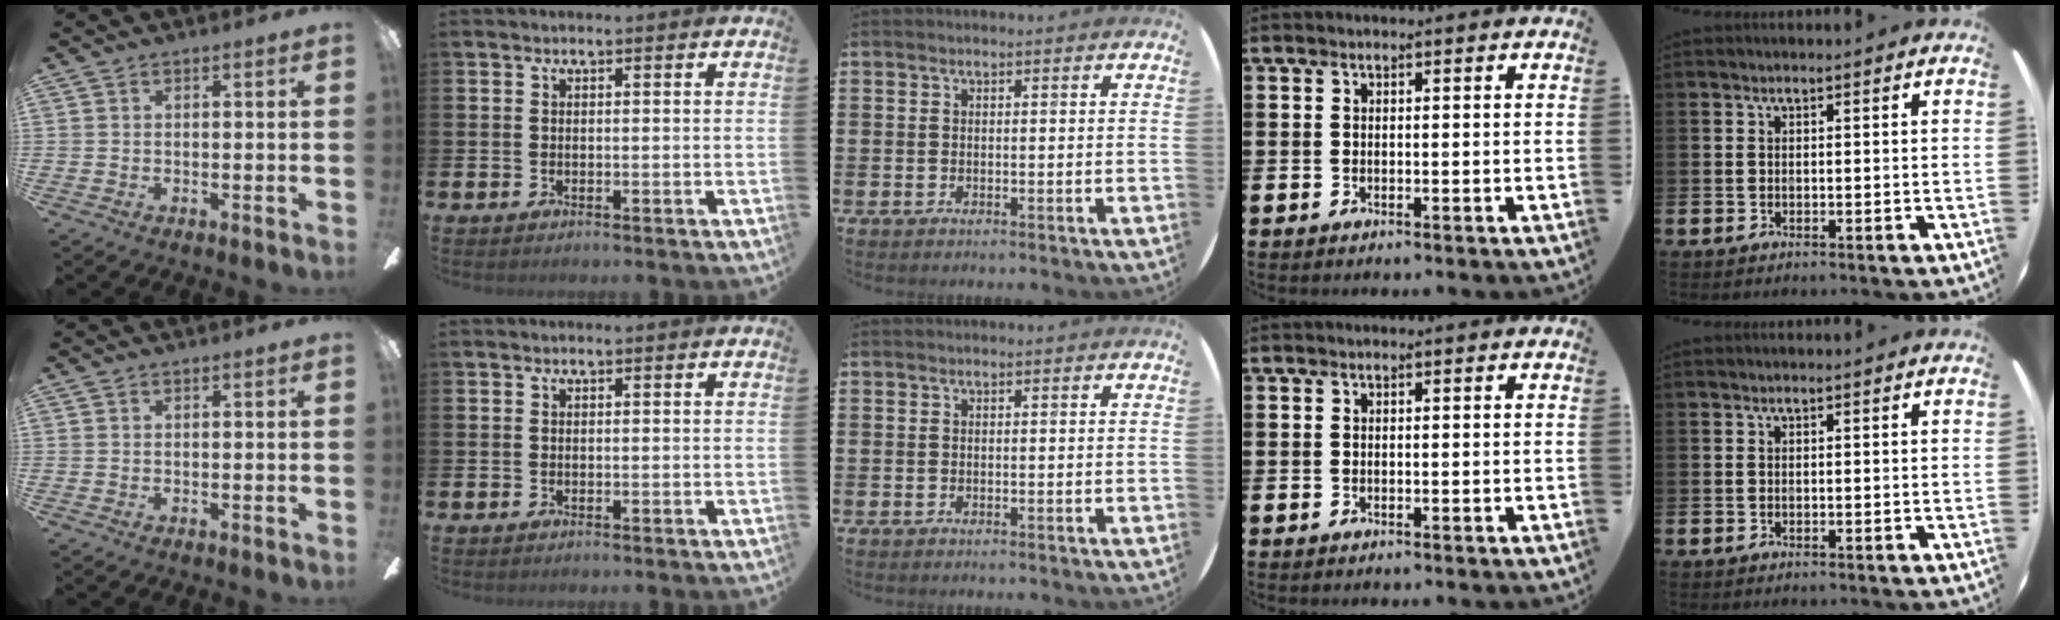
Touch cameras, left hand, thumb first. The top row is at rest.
{}